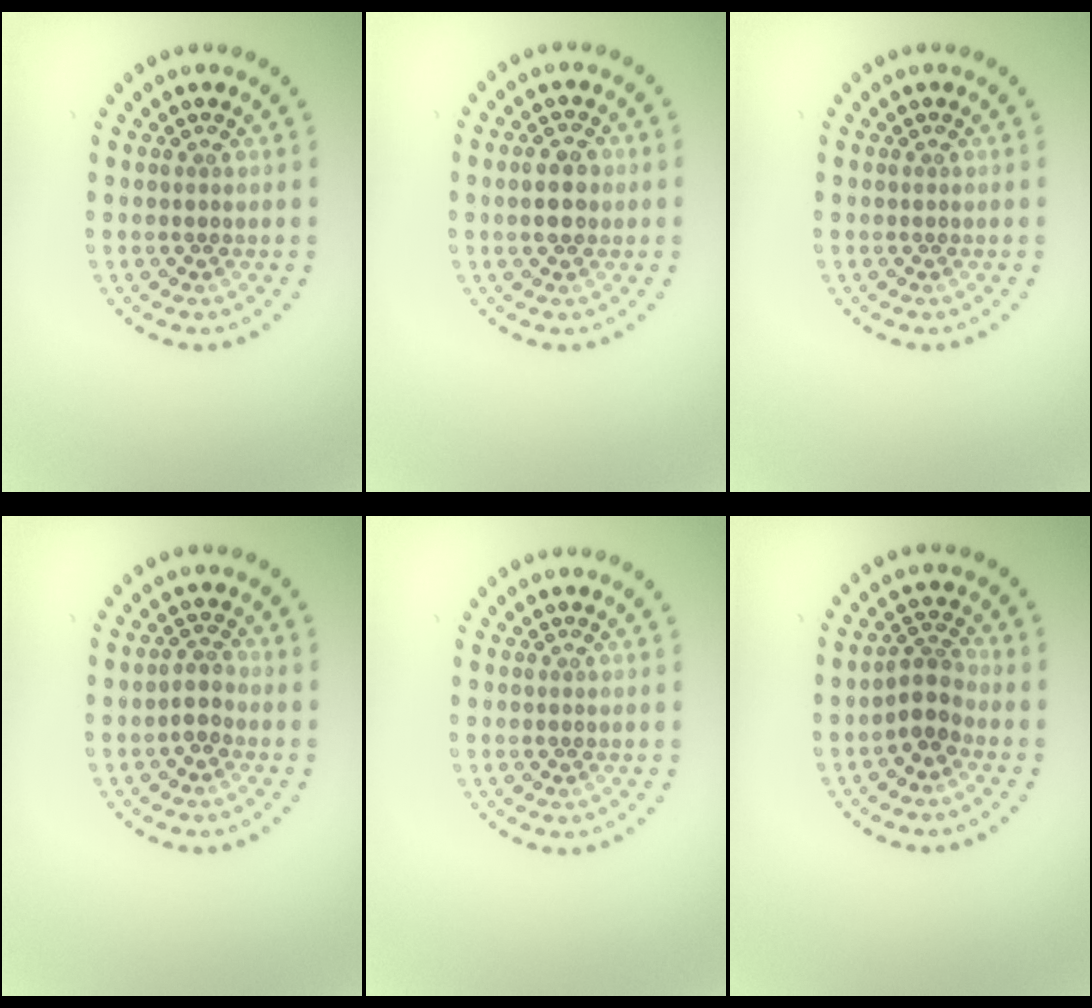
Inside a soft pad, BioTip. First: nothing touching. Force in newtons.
{"total": 2.6, "press": 2.6, "slide": 0.1}
{"total": 0.0}
{"total": 1.5, "press": 1.3, "slide": 0.8}
{"total": 0.0}
{"total": 2.3, "press": 1.8, "slide": 1.4}